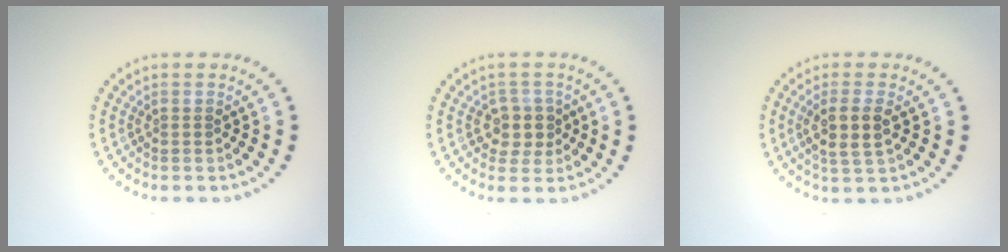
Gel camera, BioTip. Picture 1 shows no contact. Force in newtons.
{"total": 2.6, "press": 2.3, "slide": 1.3}
{"total": 2.9, "press": 2.6, "slide": 1.3}